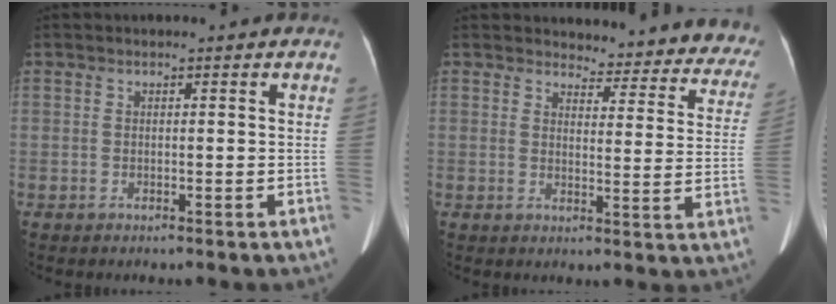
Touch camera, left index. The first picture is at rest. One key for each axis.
{"total": 16.0, "fx": 15.2, "fy": 4.2, "fz": 2.0, "tx": 0.023, "ty": -0.072, "tz": 0.138}